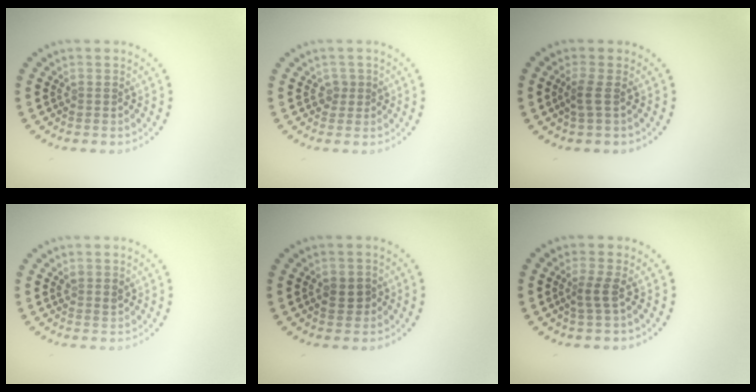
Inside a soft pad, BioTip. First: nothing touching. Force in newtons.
{"total": 1.1, "press": 0.9, "slide": 0.7}
{"total": 1.6, "press": 1.1, "slide": 1.1}
{"total": 1.0, "press": 0.9, "slide": 0.5}
{"total": 1.9, "press": 1.9, "slide": 0.3}
{"total": 1.7, "press": 1.1, "slide": 1.3}